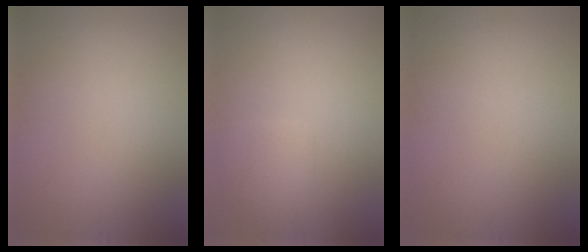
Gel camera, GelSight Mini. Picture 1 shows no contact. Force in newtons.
{"total": 2.6, "press": 2.6, "slide": 0.1}
{"total": 0.0}